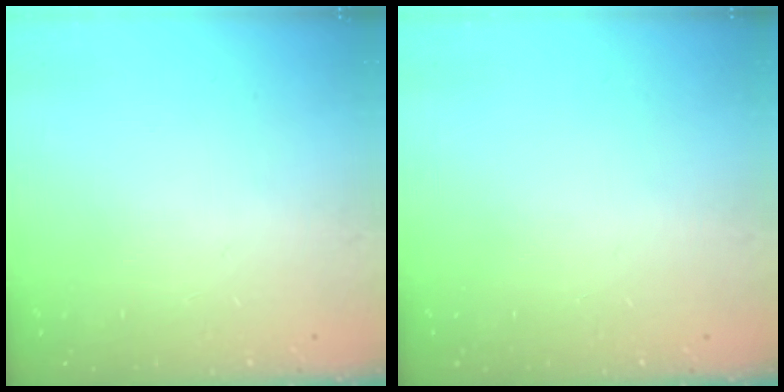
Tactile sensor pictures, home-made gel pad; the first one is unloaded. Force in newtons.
{"total": 0.0}